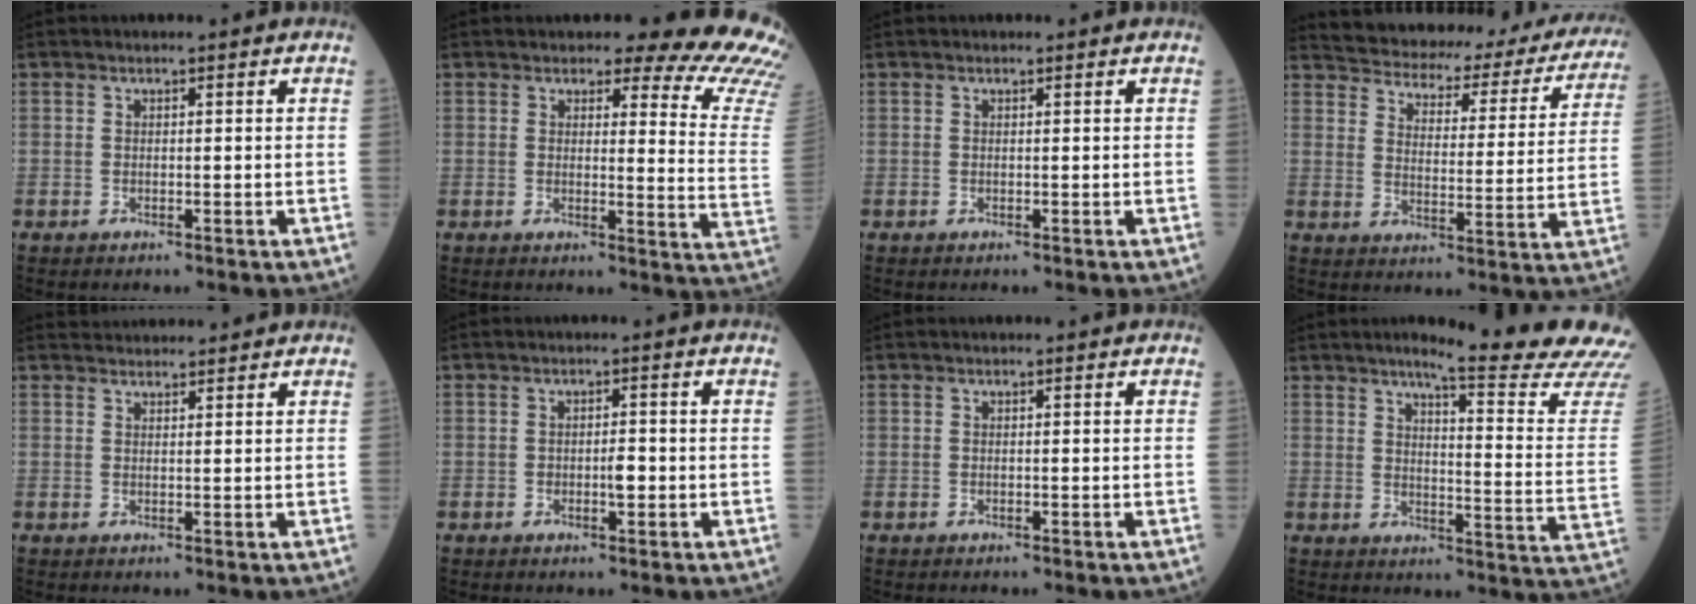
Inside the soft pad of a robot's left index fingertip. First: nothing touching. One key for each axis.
{"total": 16.0, "fx": 14.7, "fy": 1.8, "fz": 6.1, "tx": -0.054, "ty": -0.115, "tz": 0.135}
{"total": 0.0}
{"total": 25.6, "fx": 23.1, "fy": 7.1, "fz": 8.4, "tx": -0.126, "ty": -0.036, "tz": 0.273}
{"total": 3.9, "fx": 3.9, "fy": 0.3, "fz": 0.3, "tx": -0.010, "ty": 0.031, "tz": 0.065}
{"total": 1.8, "fx": -0.5, "fy": 0.6, "fz": 1.7, "tx": -0.027, "ty": 0.001, "tz": -0.007}
{"total": 0.0}
{"total": 18.3, "fx": 16.6, "fy": -1.8, "fz": 7.6, "tx": -0.106, "ty": -0.110, "tz": 0.189}